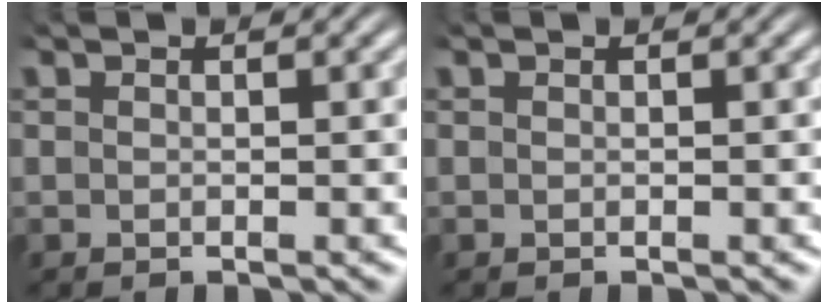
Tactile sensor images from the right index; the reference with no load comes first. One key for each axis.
{"total": 0.0}